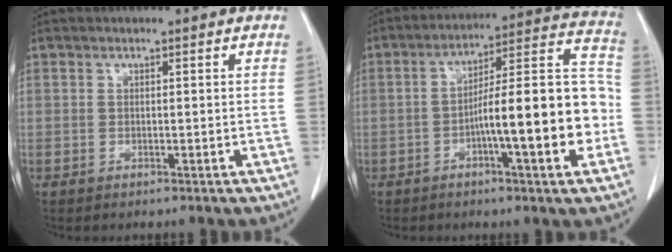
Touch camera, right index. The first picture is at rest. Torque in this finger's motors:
{"motor_torque": [1.77, -0.37, 0.96, 0.11]}